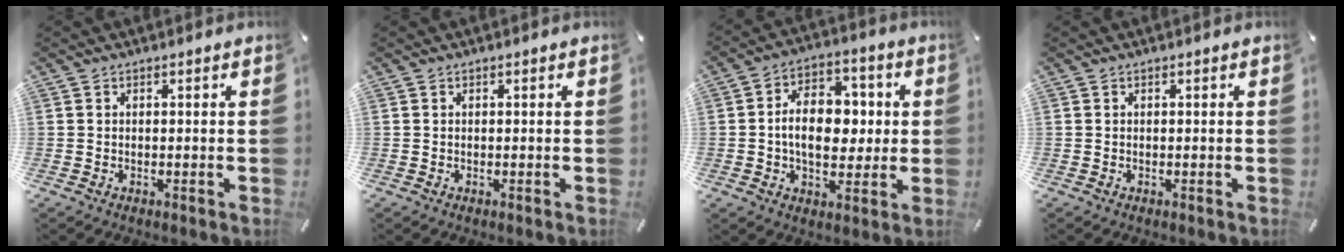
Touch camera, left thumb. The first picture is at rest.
{"total": 0.0}
{"total": 13.0, "force": [0.0, 8.9, 9.5], "torque": [-0.145, 0.011, 0.000]}
{"total": 0.0}